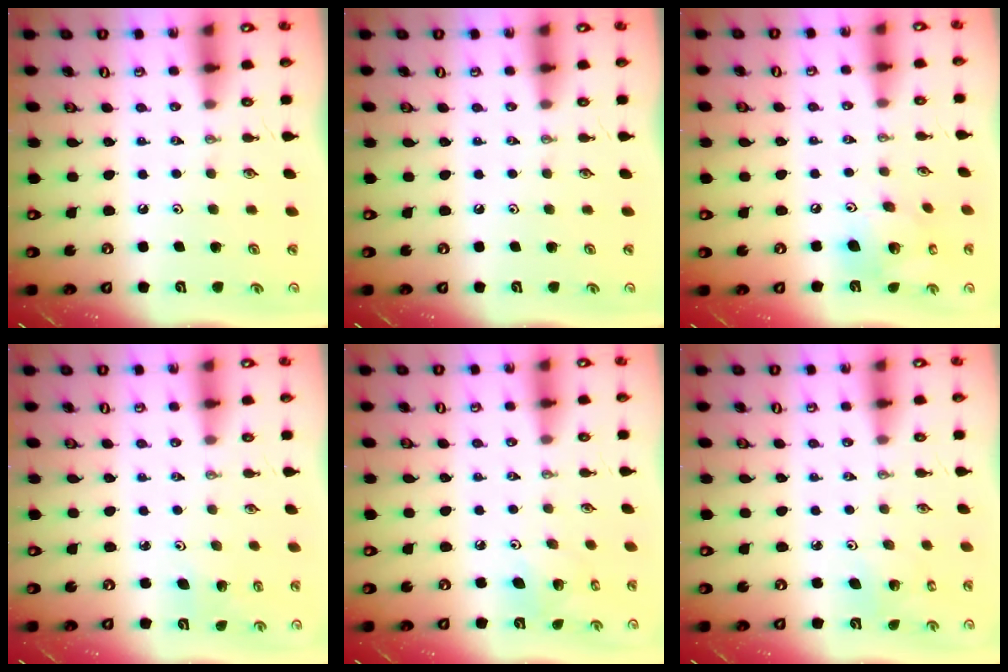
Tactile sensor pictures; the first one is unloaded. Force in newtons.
{"total": 0.0}
{"total": 14.3, "press": 14.1, "slide": 2.5}
{"total": 2.4, "press": 2.2, "slide": 1.0}
{"total": 6.9, "press": 6.9, "slide": 0.2}
{"total": 3.5, "press": 3.5, "slide": 0.2}